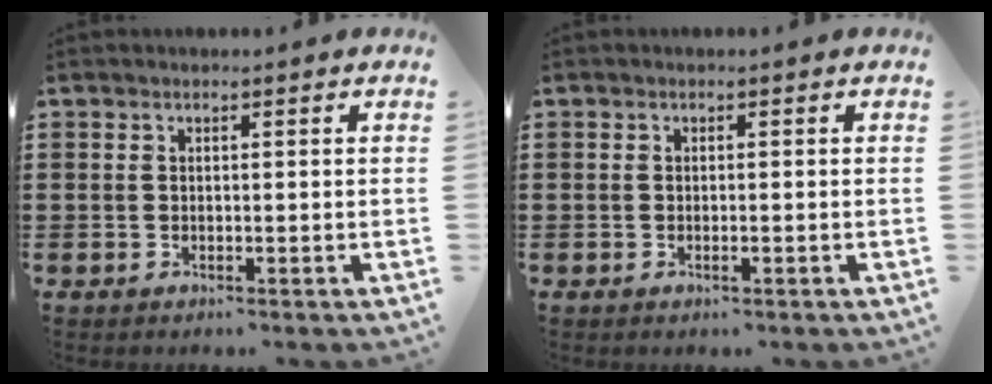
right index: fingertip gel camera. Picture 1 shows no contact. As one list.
[{"total": 0.5, "force": [-0.2, 0.1, 0.5], "torque": [-0.009, -0.005, -0.003]}]